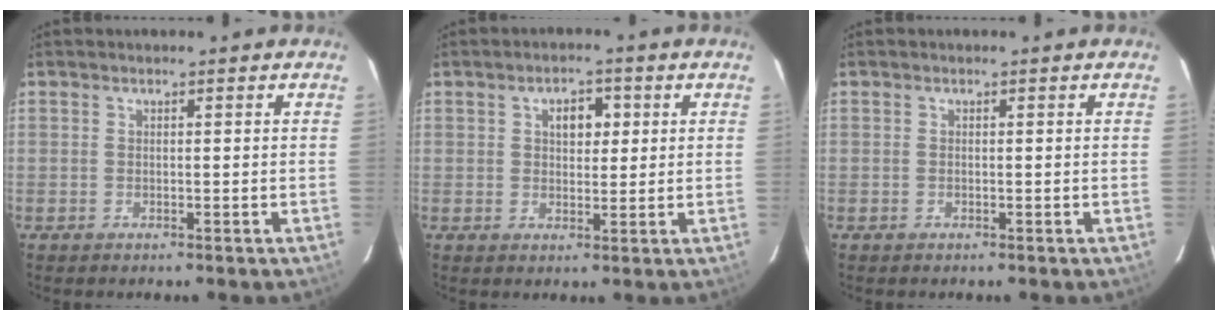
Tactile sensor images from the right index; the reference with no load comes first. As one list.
[{"total": 4.2, "force": [1.3, 2.8, 2.9], "torque": [-0.042, 0.014, 0.022]}, {"total": 0.0}]